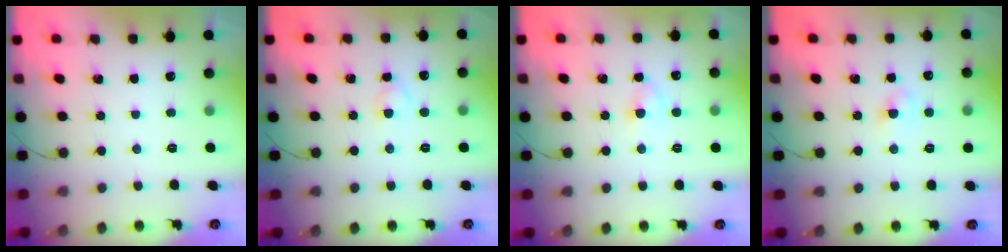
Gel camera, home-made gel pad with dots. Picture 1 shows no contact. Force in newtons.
{"total": 2.4, "press": 2.2, "slide": 1.0}
{"total": 3.3, "press": 2.9, "slide": 1.5}
{"total": 2.6, "press": 2.5, "slide": 0.8}